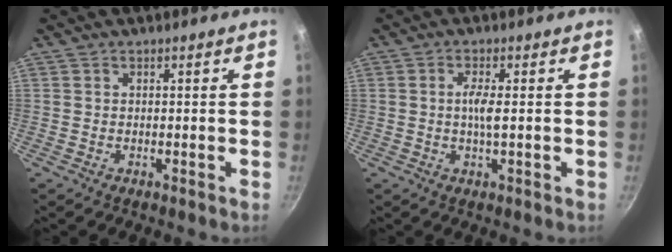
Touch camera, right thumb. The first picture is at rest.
{"total": 3.2, "force": [0.1, 0.4, 3.2], "torque": [-0.069, 0.000, 0.000]}